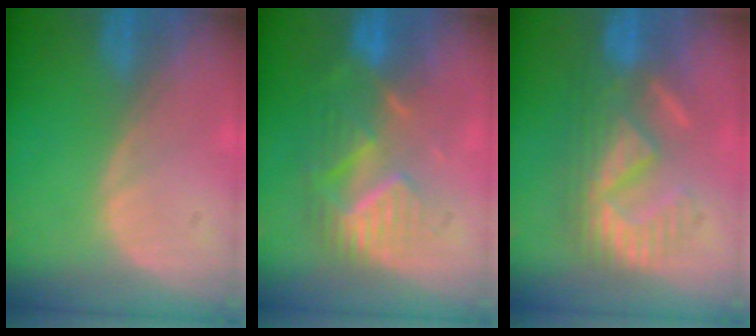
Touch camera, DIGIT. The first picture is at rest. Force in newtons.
{"total": 9.0, "press": 7.9, "slide": 4.4}
{"total": 8.7, "press": 8.5, "slide": 1.7}